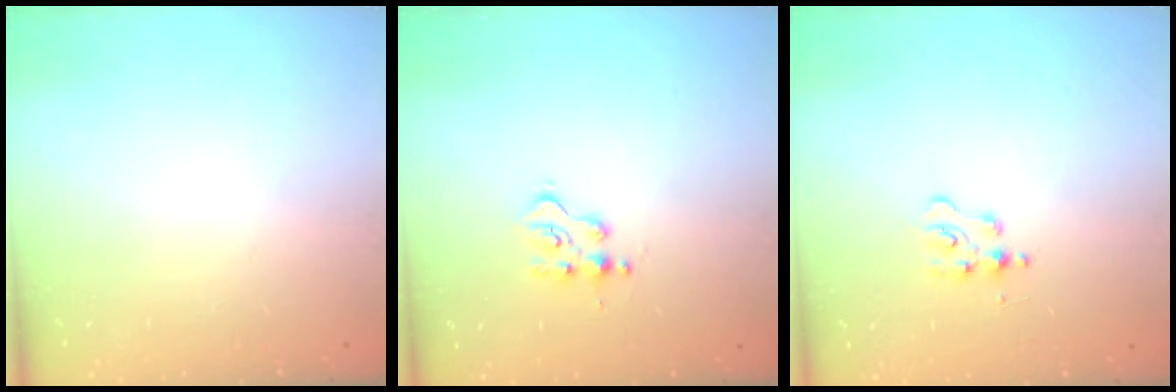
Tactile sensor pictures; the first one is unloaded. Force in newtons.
{"total": 3.6, "press": 3.5, "slide": 0.4}
{"total": 4.8, "press": 4.8, "slide": 0.6}